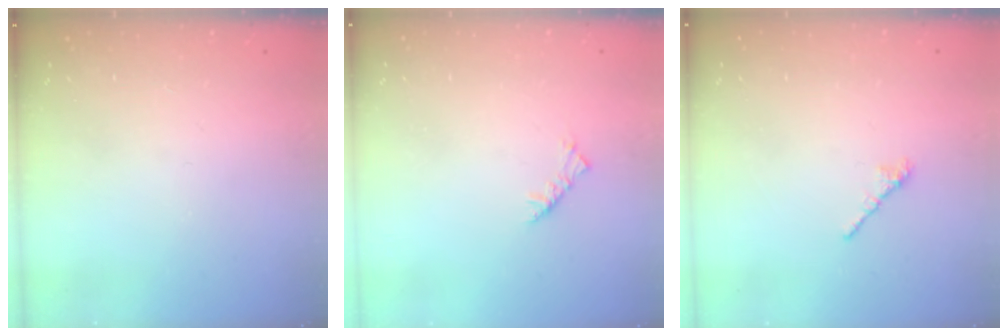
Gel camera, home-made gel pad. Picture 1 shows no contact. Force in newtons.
{"total": 2.5, "press": 2.4, "slide": 0.7}
{"total": 2.4, "press": 2.3, "slide": 0.7}